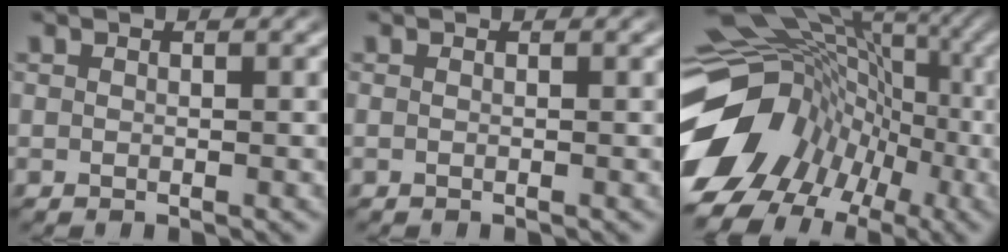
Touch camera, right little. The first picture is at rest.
{"total": 0.0}
{"total": 19.8, "force": [-2.1, 15.5, 12.0], "torque": [-0.207, -0.054, -0.021]}